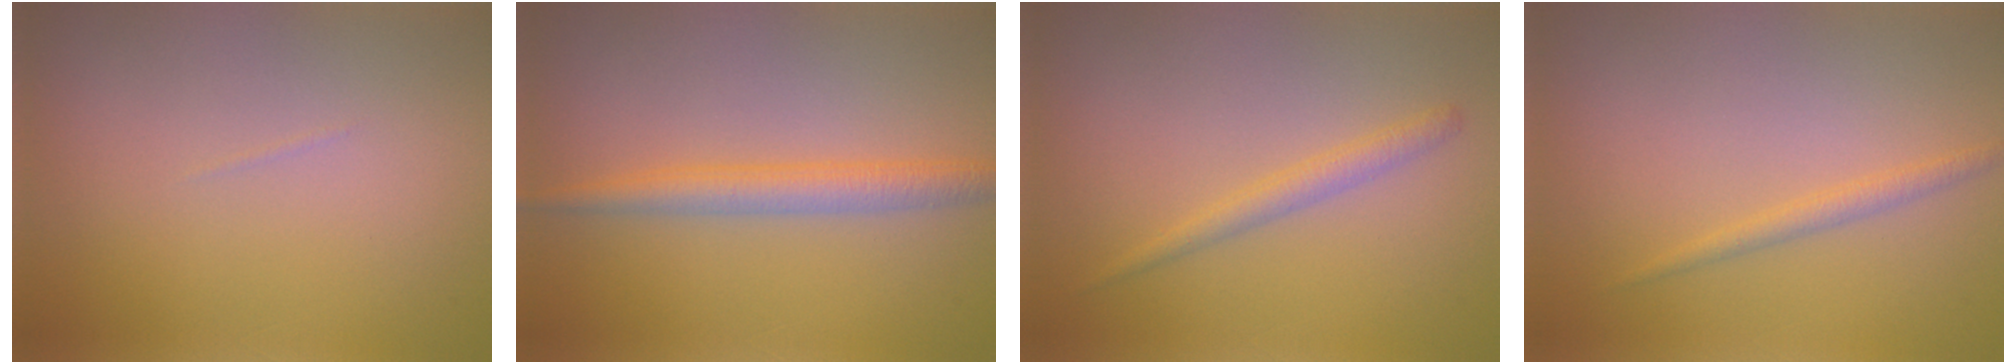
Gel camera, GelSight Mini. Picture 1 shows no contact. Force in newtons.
{"total": 3.0, "press": 3.0, "slide": 0.1}
{"total": 1.7, "press": 1.7, "slide": 0.2}
{"total": 1.3, "press": 1.3, "slide": 0.1}